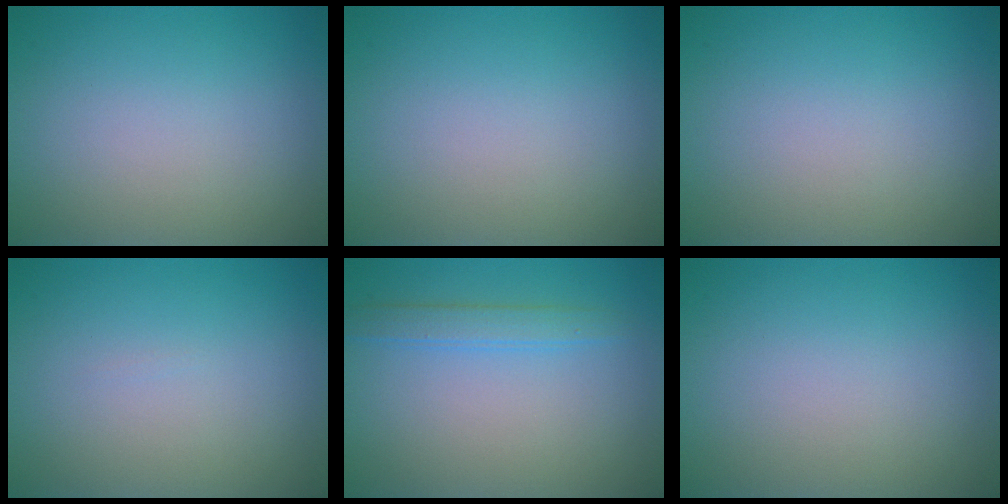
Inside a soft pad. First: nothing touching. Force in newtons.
{"total": 0.0}
{"total": 0.0}
{"total": 0.0}
{"total": 1.9, "press": 1.9, "slide": 0.1}
{"total": 0.0}